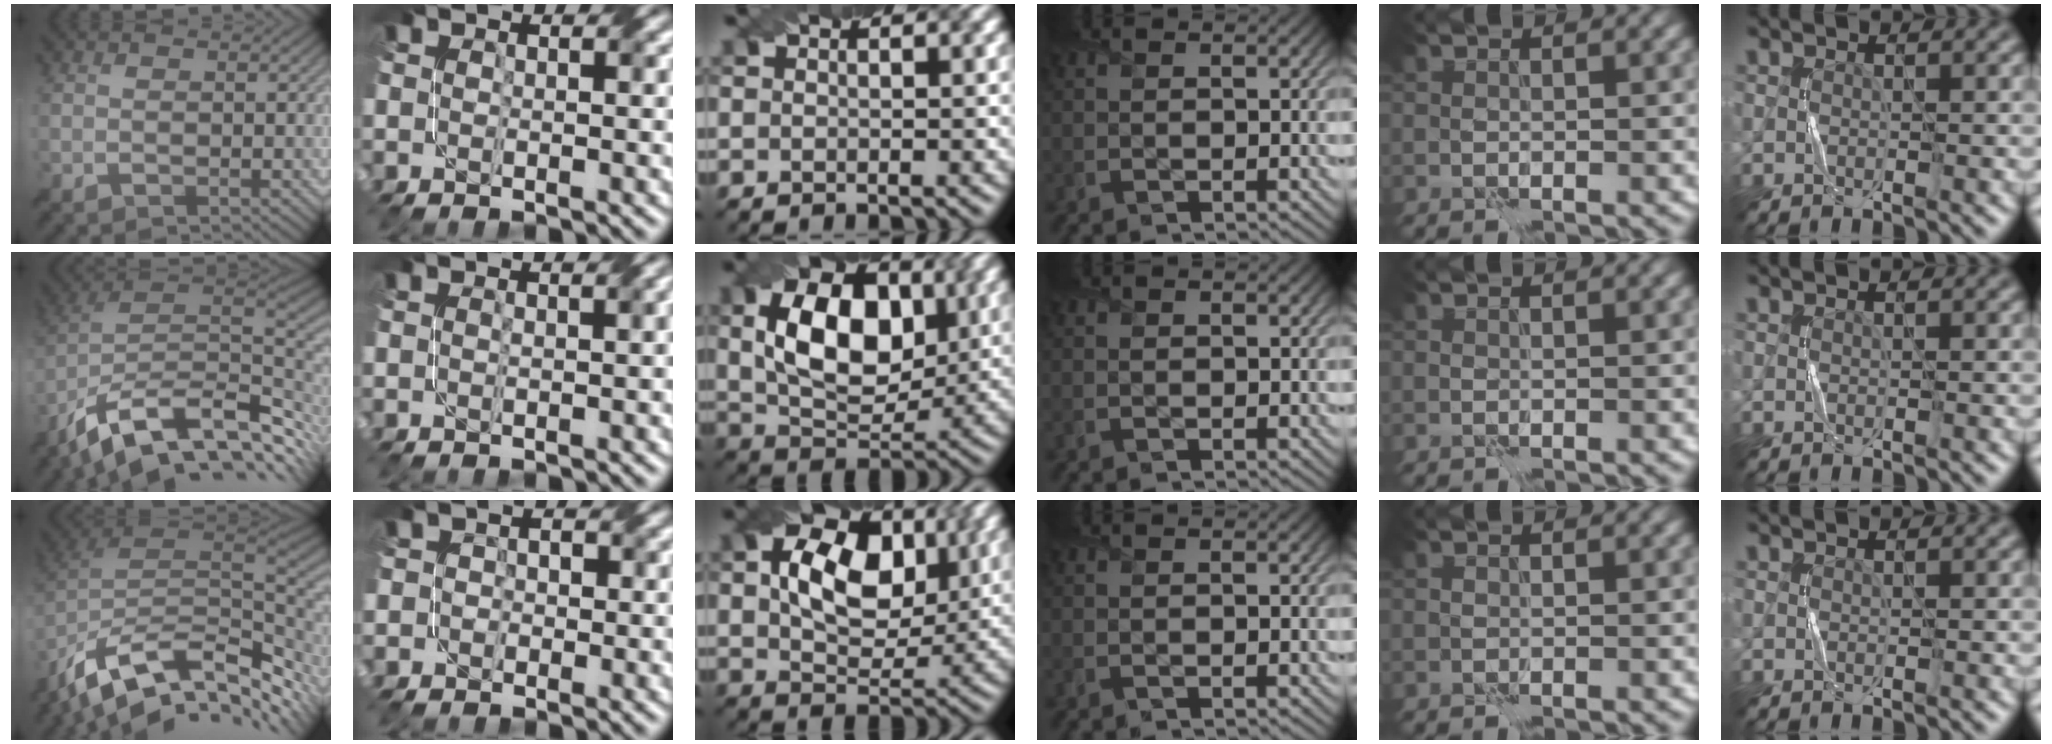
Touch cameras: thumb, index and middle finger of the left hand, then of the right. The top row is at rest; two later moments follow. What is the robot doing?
{"motion": "twist", "object": "screw"}